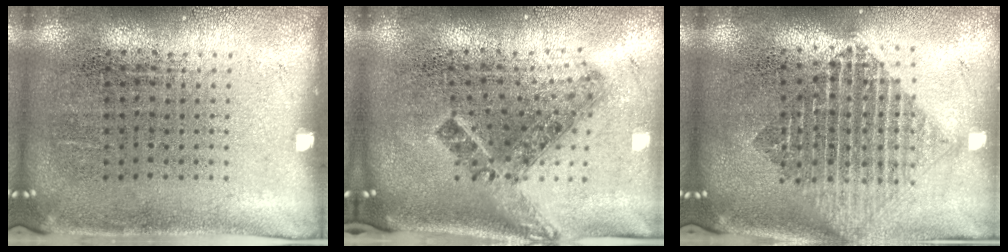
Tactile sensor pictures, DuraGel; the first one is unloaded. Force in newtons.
{"total": 1.7, "press": 1.2, "slide": 1.1}
{"total": 1.9, "press": 1.6, "slide": 1.1}